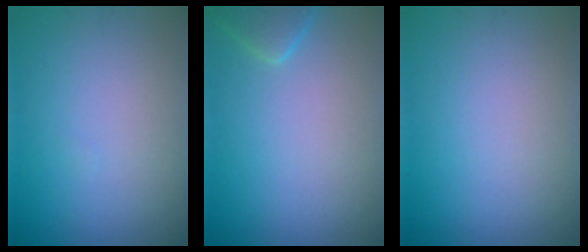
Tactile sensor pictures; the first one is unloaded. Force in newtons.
{"total": 1.9, "press": 1.9, "slide": 0.2}
{"total": 0.0}